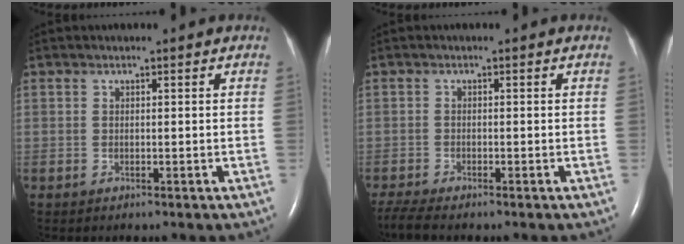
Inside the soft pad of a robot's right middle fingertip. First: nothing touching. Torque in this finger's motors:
{"motor_torque": [0.05, 0.01, 0.03, 0.01]}